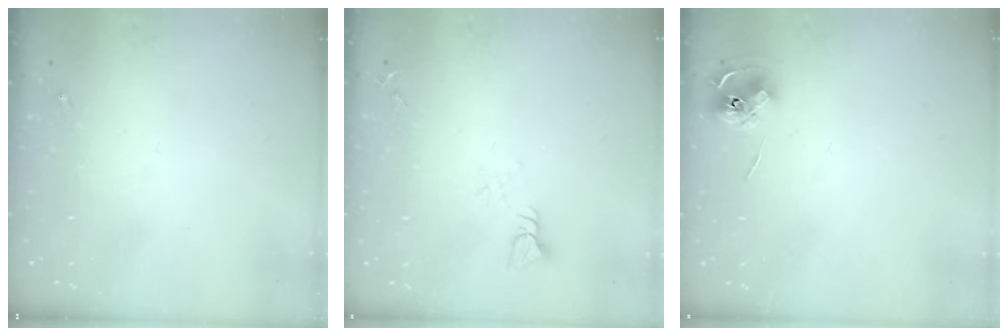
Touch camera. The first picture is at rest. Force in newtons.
{"total": 3.9, "press": 3.9, "slide": 0.3}
{"total": 6.6, "press": 6.6, "slide": 0.3}